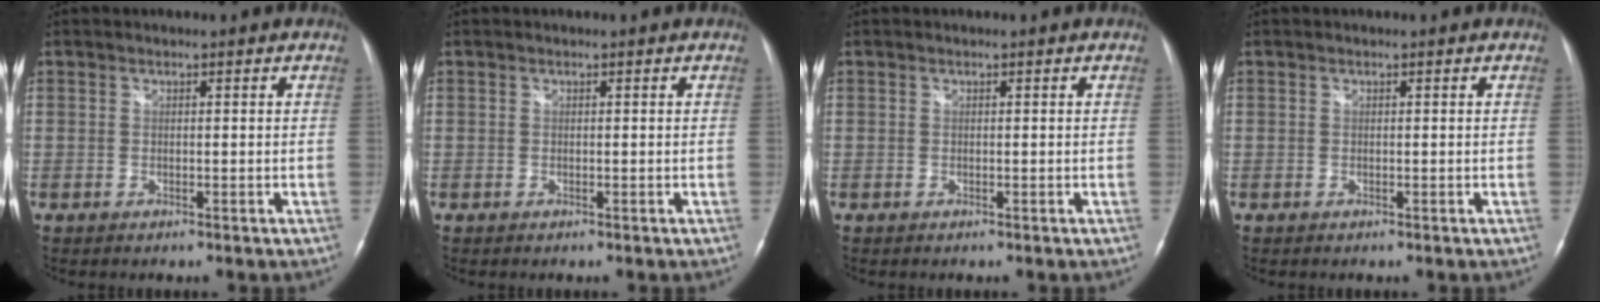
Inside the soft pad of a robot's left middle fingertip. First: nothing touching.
{"total": 0.0}
{"total": 0.0}
{"total": 0.0}